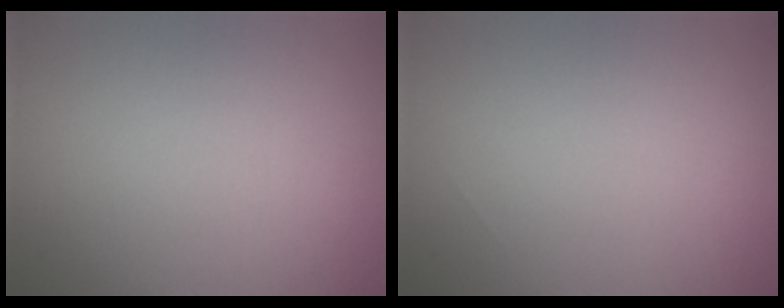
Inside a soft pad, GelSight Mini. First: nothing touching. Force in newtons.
{"total": 0.0}